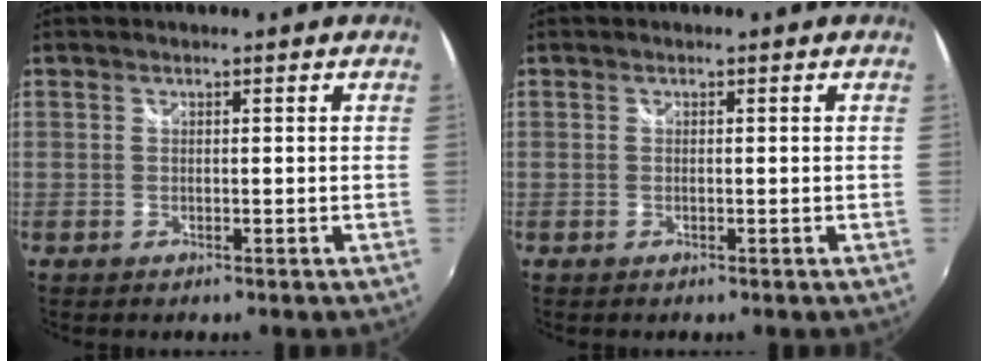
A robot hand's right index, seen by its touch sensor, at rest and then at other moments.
{"total": 0.0}